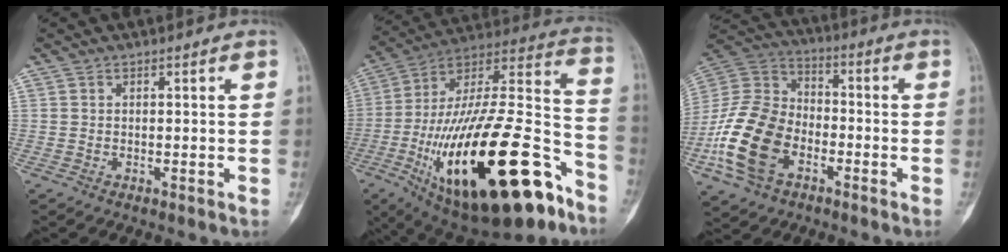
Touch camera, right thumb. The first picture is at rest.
{"total": 39.9, "force": [-17.3, 15.1, 32.6], "torque": [-0.536, 0.060, -0.270]}
{"total": 17.9, "force": [-6.5, 11.9, 11.6], "torque": [-0.222, 0.039, -0.129]}